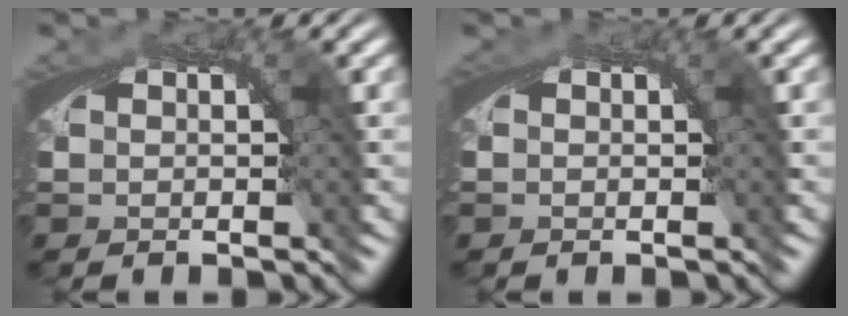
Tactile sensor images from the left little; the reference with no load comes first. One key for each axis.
{"total": 0.0}